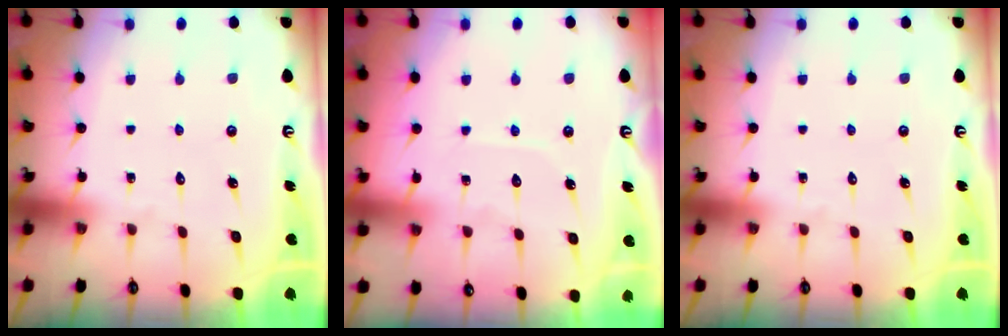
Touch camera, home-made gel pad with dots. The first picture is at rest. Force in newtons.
{"total": 4.5, "press": 4.5, "slide": 0.5}
{"total": 0.0}